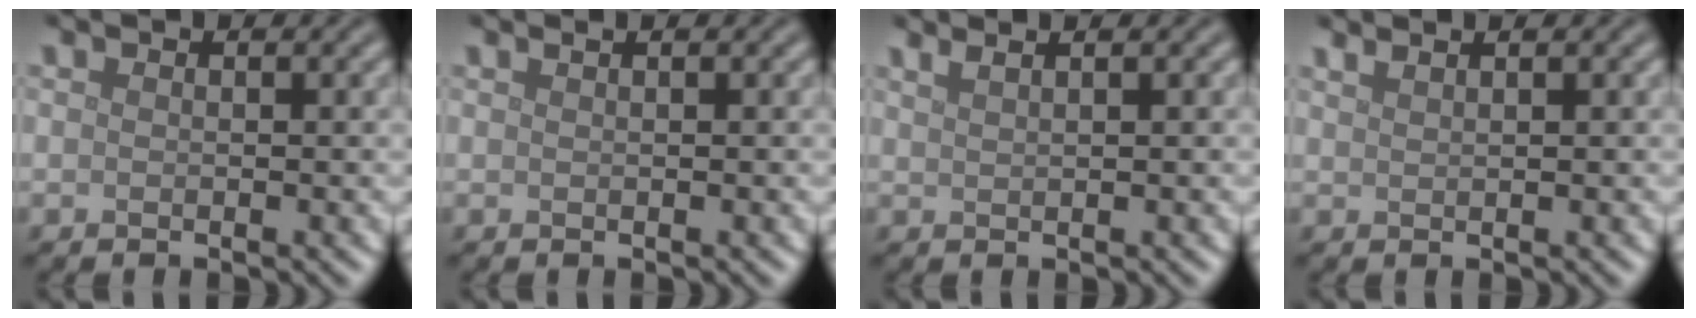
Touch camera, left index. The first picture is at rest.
{"total": 0.9, "force": [0.6, 0.3, 0.6], "torque": [-0.007, 0.000, 0.005]}
{"total": 3.0, "force": [2.1, 1.2, 1.7], "torque": [-0.007, 0.014, 0.004]}
{"total": 2.2, "force": [1.7, 0.8, 1.2], "torque": [-0.004, 0.004, 0.008]}